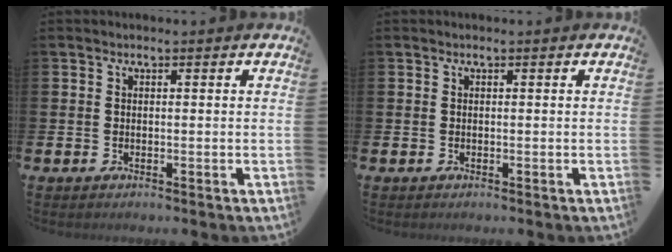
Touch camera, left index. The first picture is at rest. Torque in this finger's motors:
{"motor_torque": [-0.04, -0.04, 0.04, -0.01]}